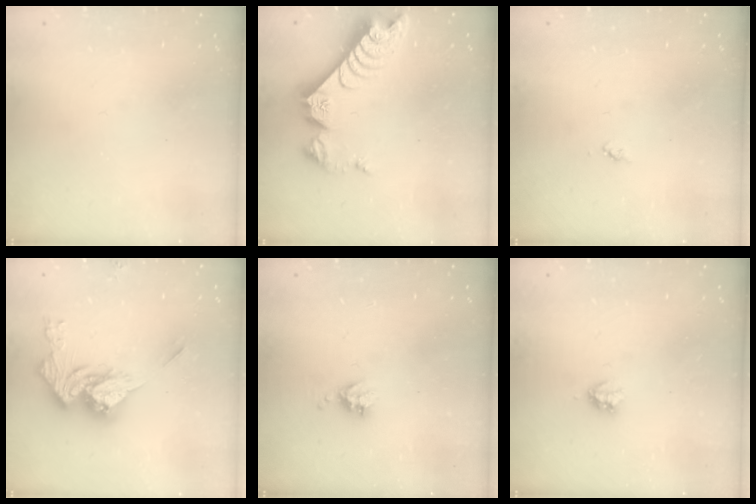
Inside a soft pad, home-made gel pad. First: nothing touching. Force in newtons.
{"total": 11.0, "press": 11.0, "slide": 1.0}
{"total": 3.4, "press": 3.4, "slide": 0.5}
{"total": 14.5, "press": 14.5, "slide": 0.8}
{"total": 4.8, "press": 4.8, "slide": 0.4}
{"total": 2.9, "press": 2.9, "slide": 0.5}